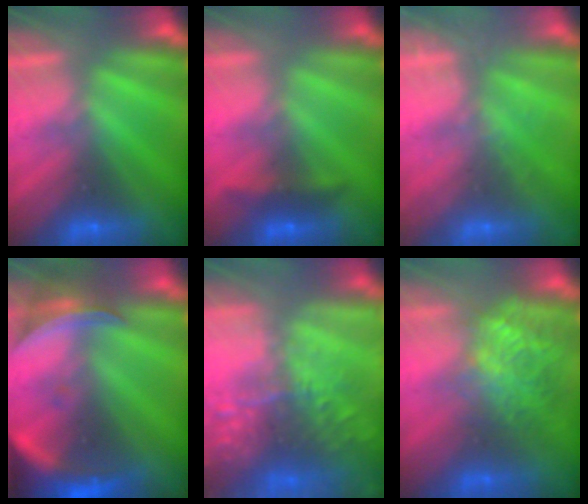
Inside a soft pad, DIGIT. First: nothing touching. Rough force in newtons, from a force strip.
{"total": 4.5}
{"total": 1.9}
{"total": 10.8}
{"total": 5.7}
{"total": 3.4}